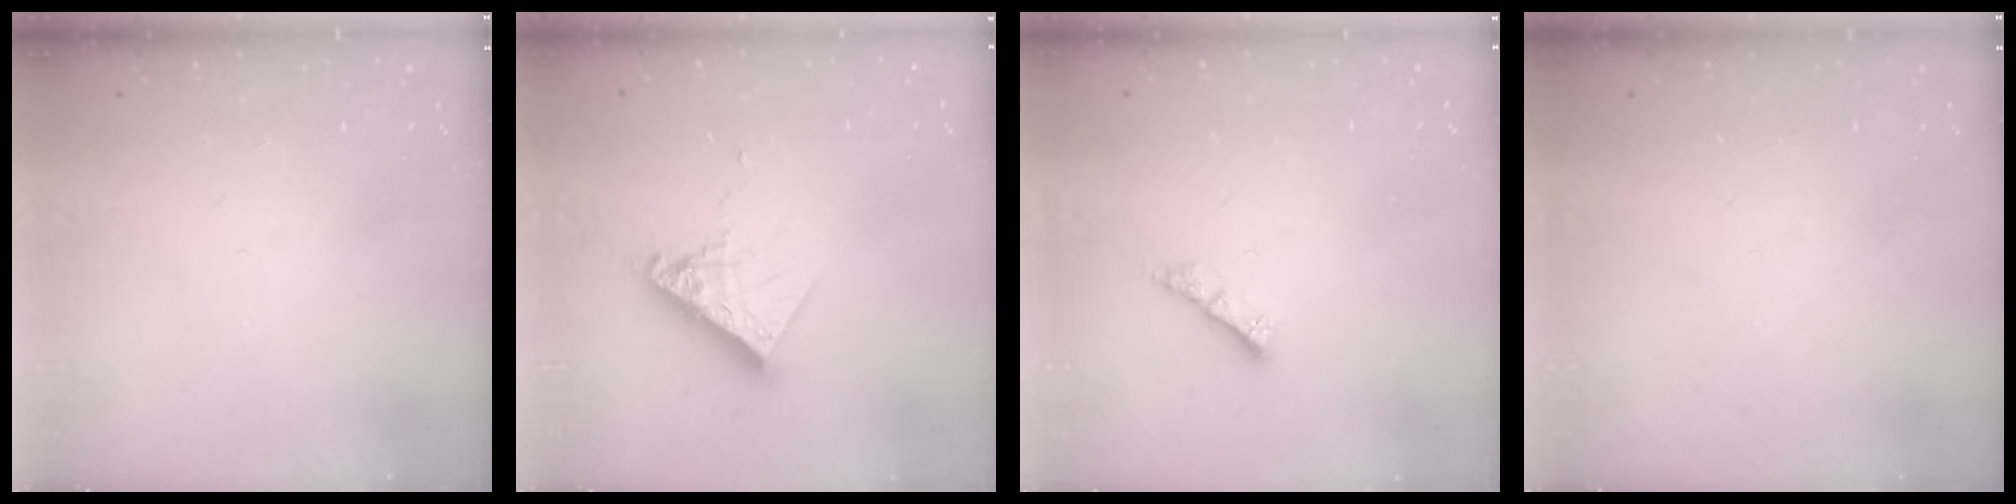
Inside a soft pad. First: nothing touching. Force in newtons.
{"total": 10.1, "press": 10.1, "slide": 0.9}
{"total": 3.0, "press": 3.0, "slide": 0.1}
{"total": 0.0}